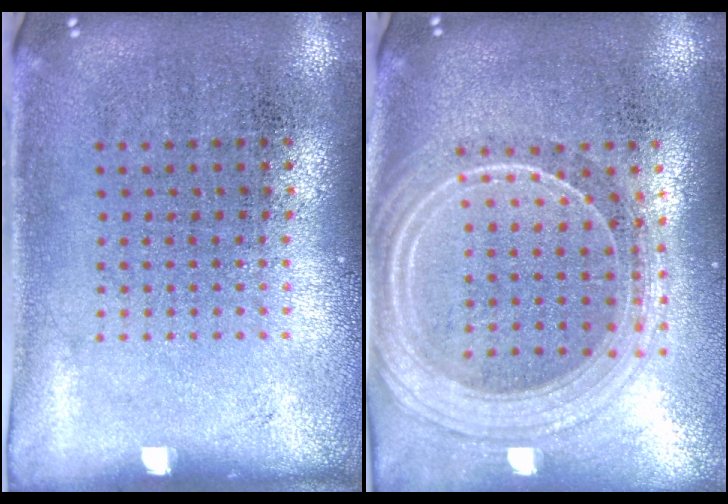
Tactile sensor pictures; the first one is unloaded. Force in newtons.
{"total": 2.2, "press": 2.0, "slide": 1.1}